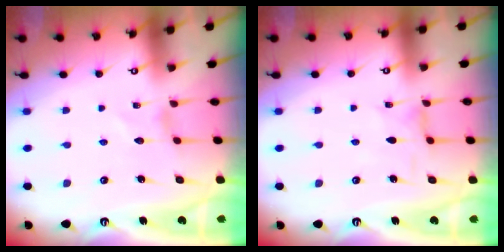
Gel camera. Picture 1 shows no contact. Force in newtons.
{"total": 1.4, "press": 1.4, "slide": 0.3}